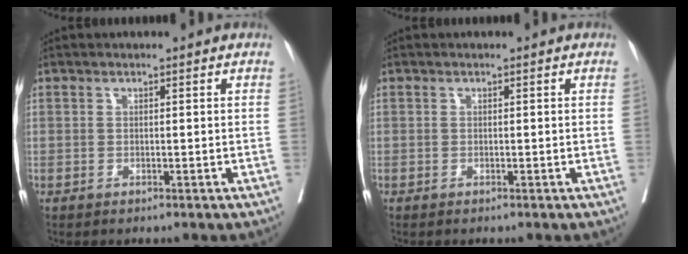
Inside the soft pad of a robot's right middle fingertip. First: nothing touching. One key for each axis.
{"total": 0.6, "fx": -0.5, "fy": 0.0, "fz": 0.3, "tx": -0.001, "ty": 0.000, "tz": -0.008}